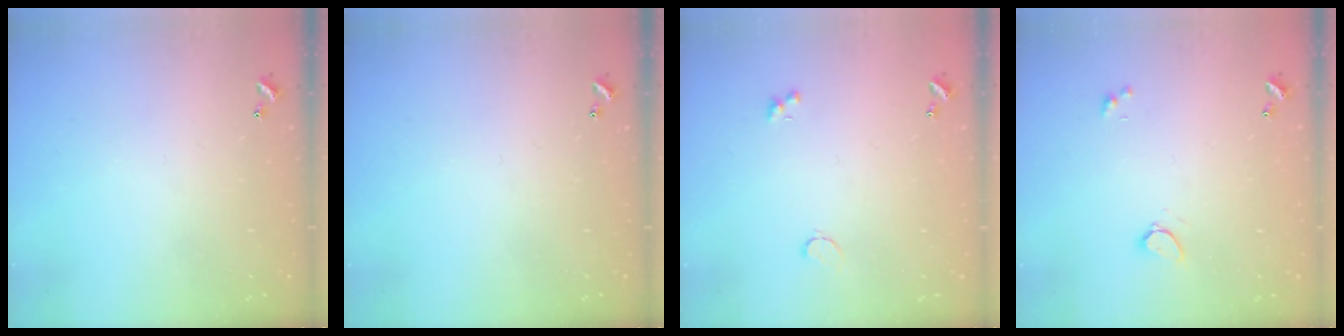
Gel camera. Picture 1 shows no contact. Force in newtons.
{"total": 0.0}
{"total": 1.3, "press": 1.2, "slide": 0.6}
{"total": 0.6, "press": 0.6, "slide": 0.2}